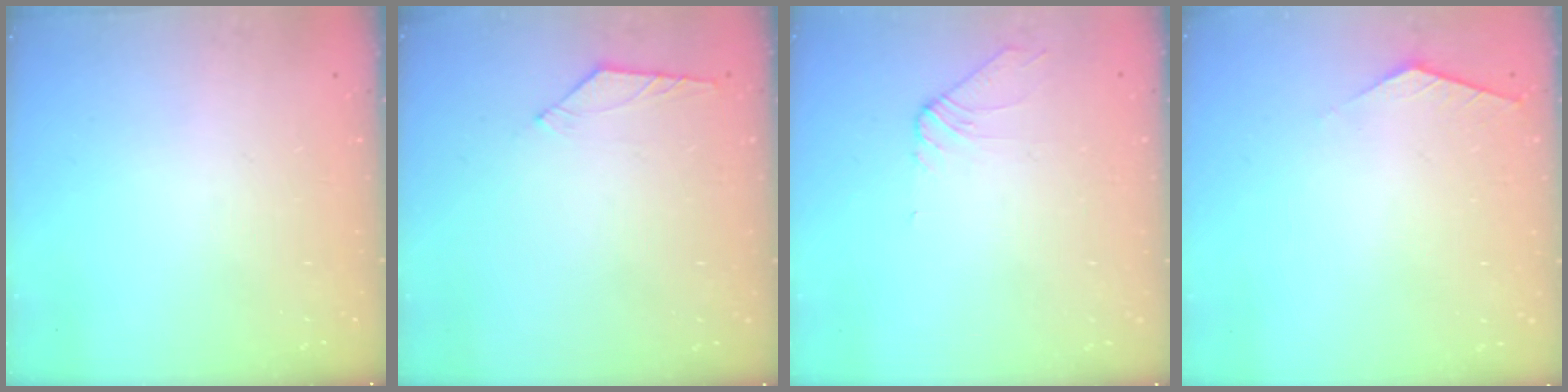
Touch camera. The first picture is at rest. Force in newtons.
{"total": 4.5, "press": 4.4, "slide": 0.7}
{"total": 3.5, "press": 3.5, "slide": 0.6}
{"total": 2.1, "press": 2.0, "slide": 0.4}